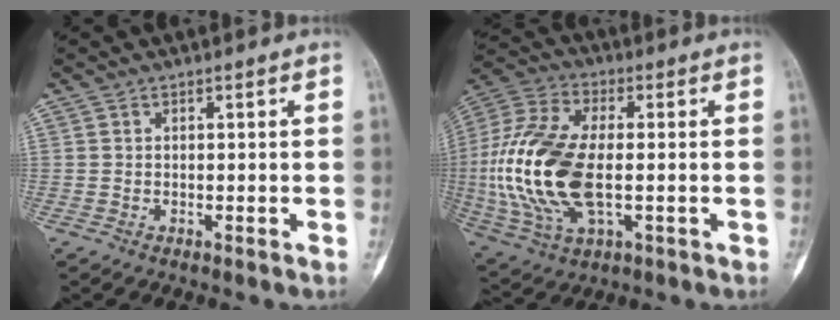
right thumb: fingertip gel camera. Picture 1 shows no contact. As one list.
[{"total": 21.9, "force": [-1.8, 11.5, 18.6], "torque": [-0.413, 0.002, -0.027]}]